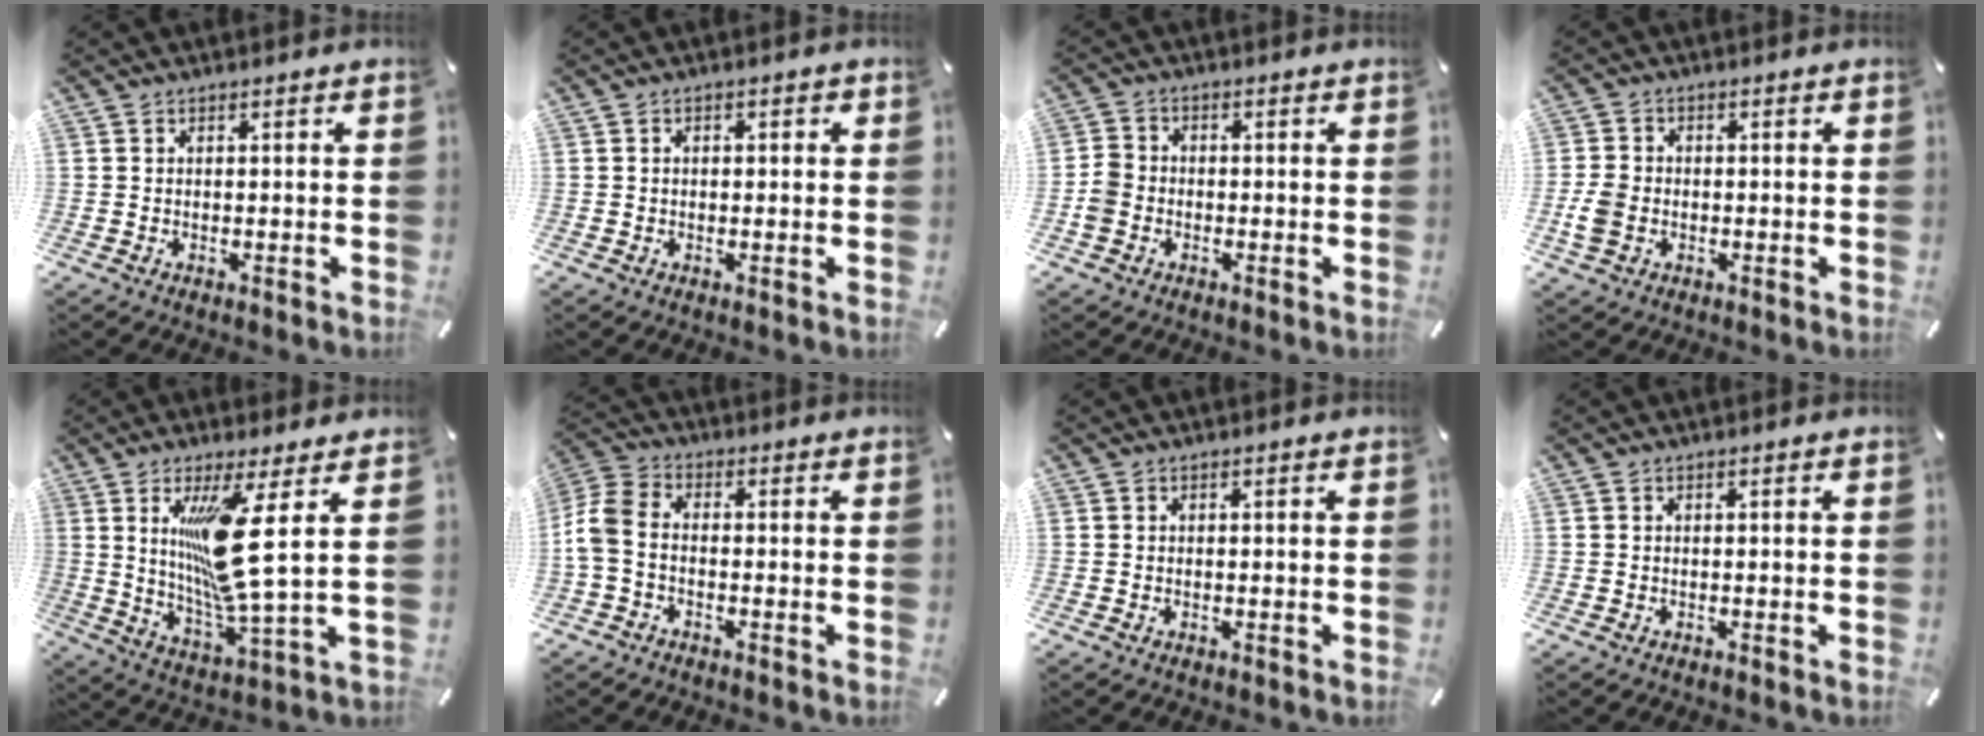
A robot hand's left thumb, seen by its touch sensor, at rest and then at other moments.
{"total": 1.1, "force": [0.0, 0.8, 0.8], "torque": [-0.016, 0.005, -0.003]}
{"total": 4.2, "force": [-1.5, 3.6, 1.6], "torque": [-0.025, 0.012, -0.024]}
{"total": 5.1, "force": [-1.1, 4.3, 2.6], "torque": [-0.065, 0.005, -0.021]}
{"total": 16.3, "force": [4.3, 2.4, 15.6], "torque": [-0.297, -0.032, 0.052]}
{"total": 6.3, "force": [-1.8, 3.9, 4.7], "torque": [-0.119, 0.002, -0.036]}
{"total": 0.0}
{"total": 0.0}